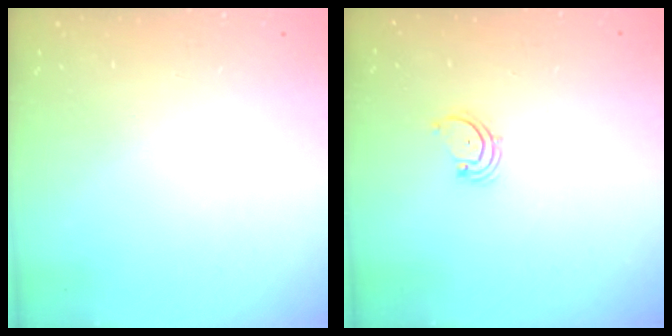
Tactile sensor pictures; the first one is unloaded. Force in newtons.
{"total": 1.7, "press": 1.6, "slide": 0.2}